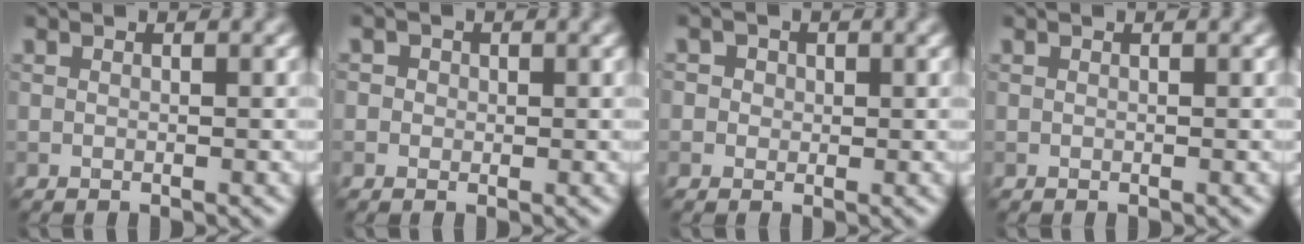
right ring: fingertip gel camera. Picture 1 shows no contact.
{"total": 1.5, "force": [0.5, 1.3, 0.5], "torque": [0.001, 0.004, -0.001]}
{"total": 2.5, "force": [1.0, 2.1, 0.9], "torque": [-0.003, 0.009, 0.003]}
{"total": 0.0}